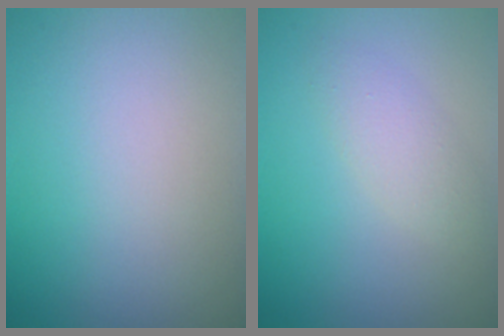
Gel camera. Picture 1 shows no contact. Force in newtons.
{"total": 2.0, "press": 2.0, "slide": 0.2}